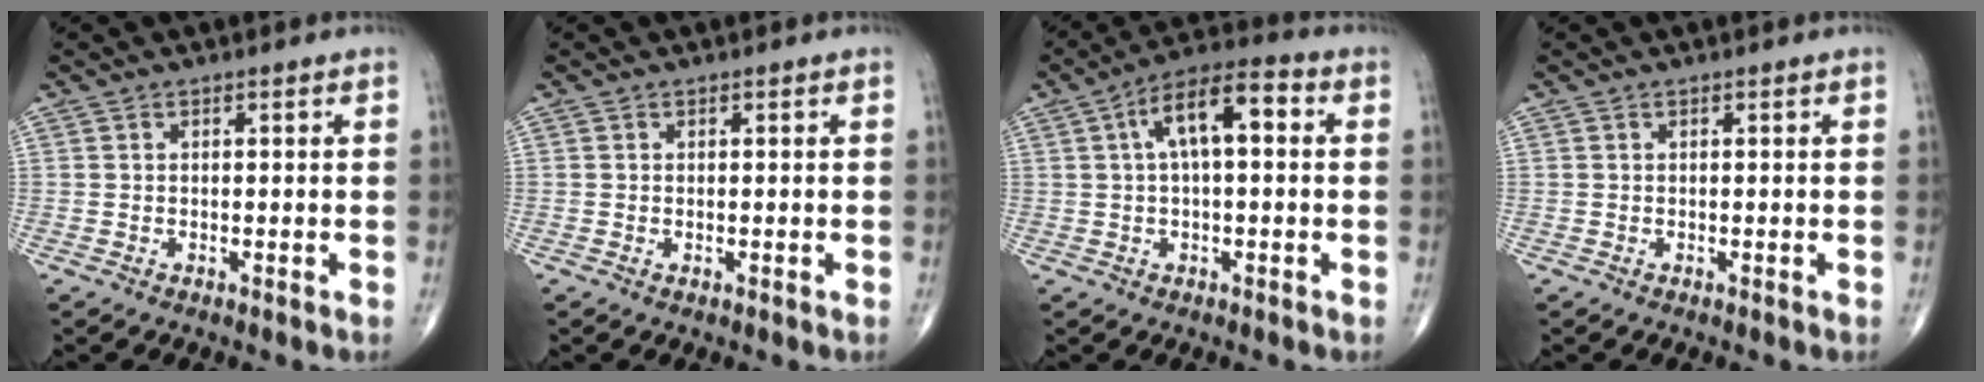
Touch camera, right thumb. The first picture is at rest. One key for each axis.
{"total": 0.0}
{"total": 10.7, "fx": 2.1, "fy": 4.4, "fz": 9.5, "tx": -0.158, "ty": 0.035, "tz": 0.025}
{"total": 0.0}